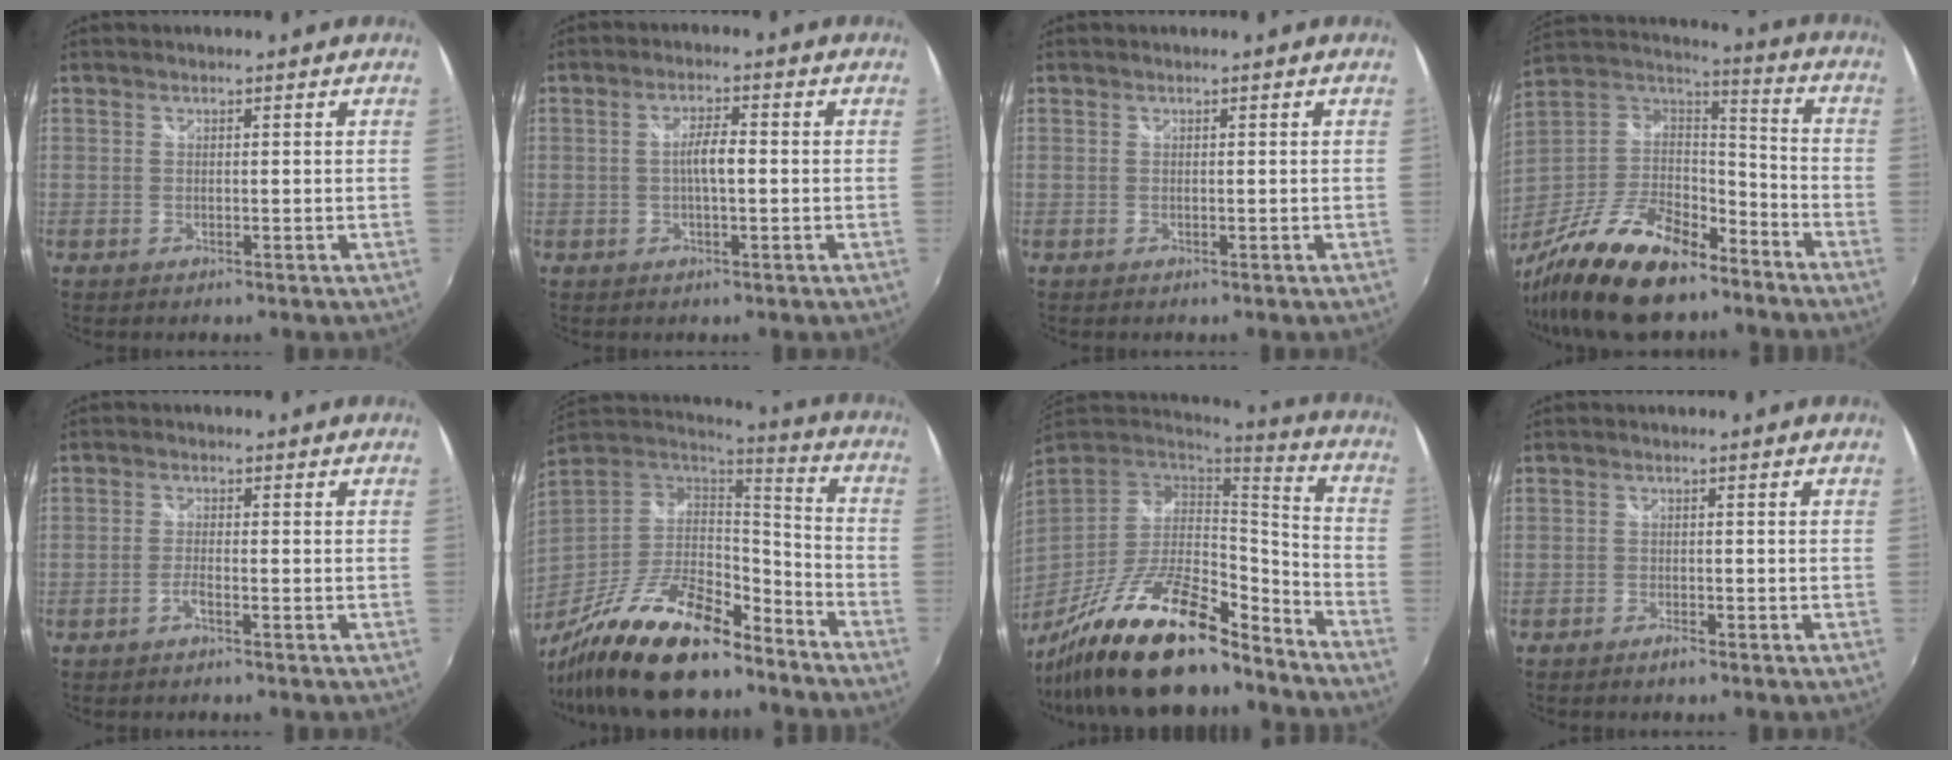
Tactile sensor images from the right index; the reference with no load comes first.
{"total": 3.8, "force": [-0.3, 0.8, 3.7], "torque": [-0.066, 0.005, -0.005]}
{"total": 0.0}
{"total": 26.0, "force": [-17.8, 11.1, 15.4], "torque": [-0.317, -0.019, -0.299]}
{"total": 1.9, "force": [-1.2, 0.1, 1.4], "torque": [-0.036, 0.003, -0.028]}
{"total": 25.5, "force": [-18.3, 8.5, 15.6], "torque": [-0.300, -0.031, -0.302]}
{"total": 24.7, "force": [-17.8, 7.1, 15.6], "torque": [-0.289, -0.034, -0.302]}
{"total": 1.9, "force": [-1.6, 0.6, 0.7], "torque": [-0.022, -0.003, -0.033]}